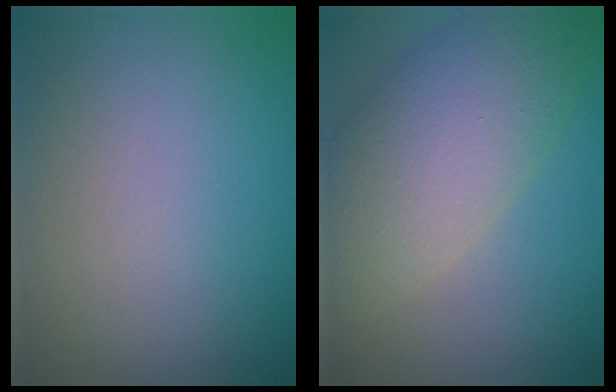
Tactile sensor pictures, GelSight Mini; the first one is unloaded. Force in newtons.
{"total": 8.0, "press": 8.0, "slide": 0.6}